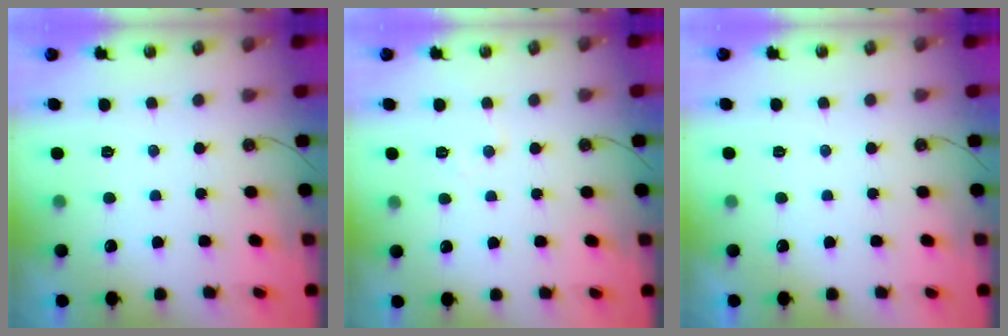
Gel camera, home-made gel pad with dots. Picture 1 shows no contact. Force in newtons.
{"total": 5.8, "press": 5.7, "slide": 0.9}
{"total": 2.2, "press": 2.2, "slide": 0.4}